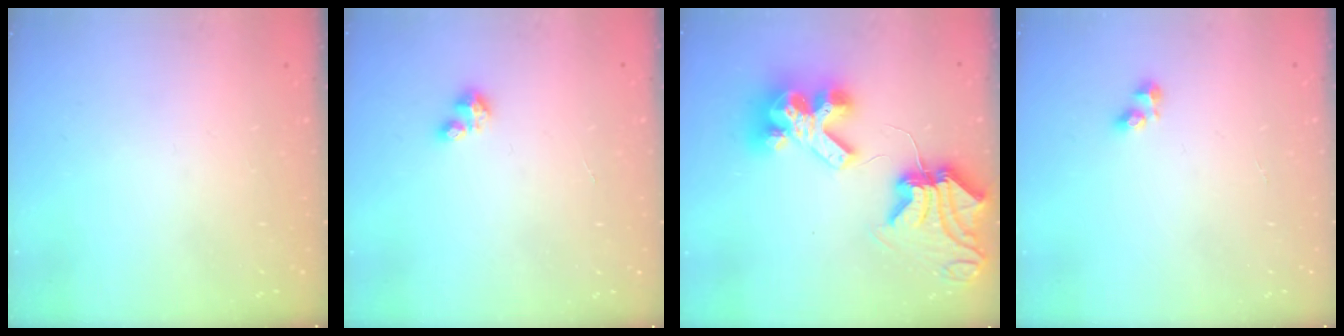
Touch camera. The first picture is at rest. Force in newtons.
{"total": 3.3, "press": 3.3, "slide": 0.2}
{"total": 15.4, "press": 15.3, "slide": 2.1}
{"total": 2.5, "press": 2.5, "slide": 0.2}